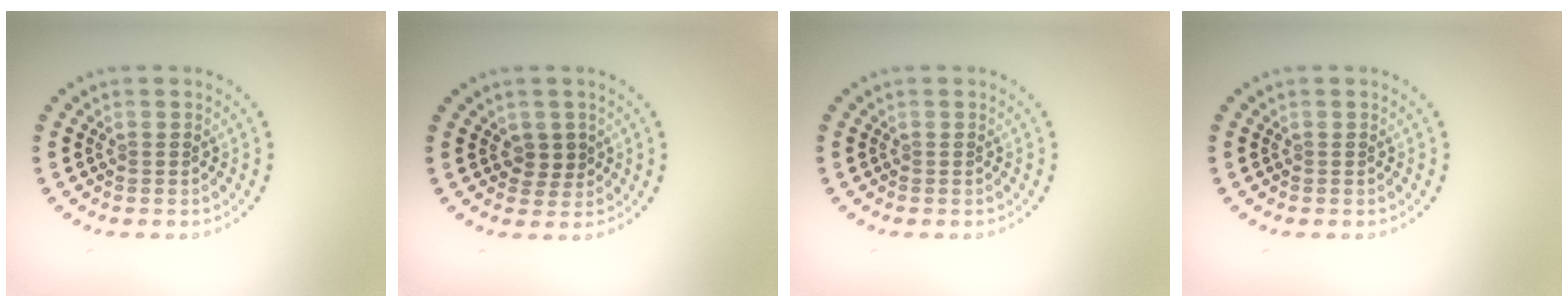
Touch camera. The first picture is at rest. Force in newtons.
{"total": 1.7, "press": 1.4, "slide": 0.9}
{"total": 0.0}
{"total": 0.0}